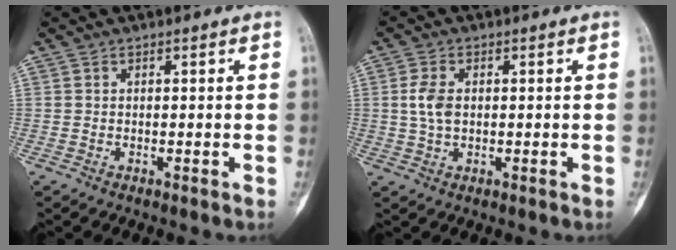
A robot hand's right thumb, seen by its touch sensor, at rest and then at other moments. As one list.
[{"total": 4.3, "force": [0.4, 2.6, 3.4], "torque": [-0.073, 0.004, 0.007]}]